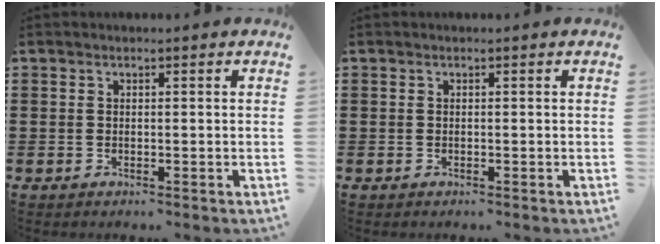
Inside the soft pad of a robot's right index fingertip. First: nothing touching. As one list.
[{"total": 0.0}]